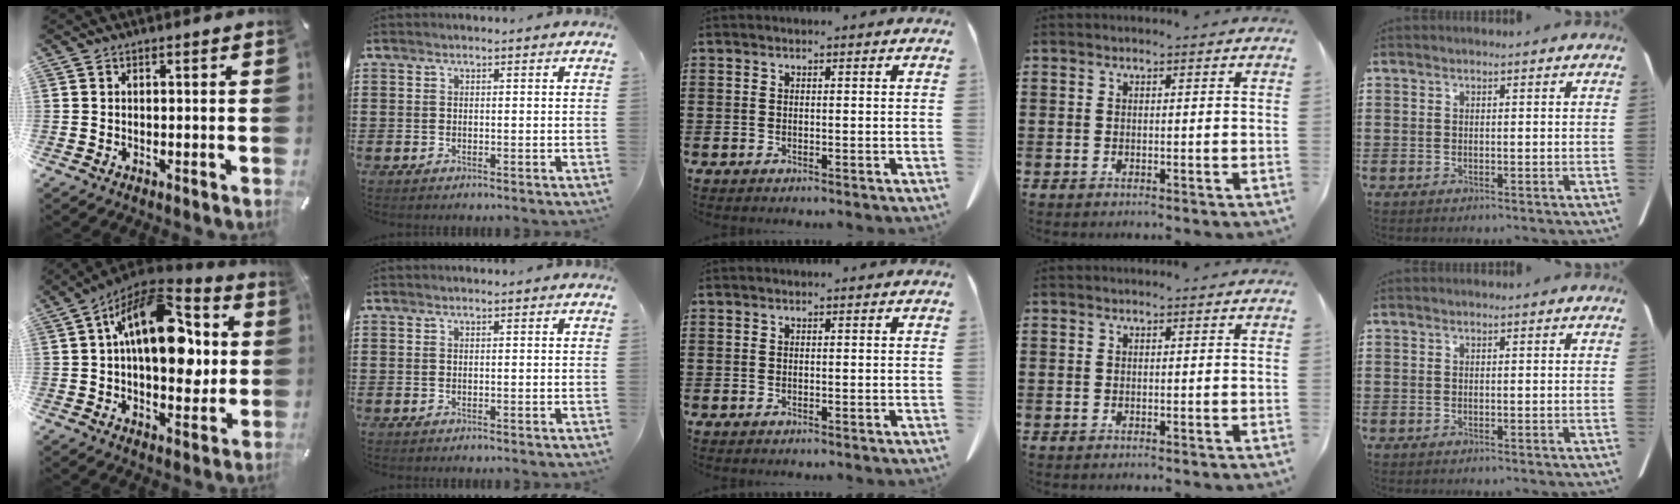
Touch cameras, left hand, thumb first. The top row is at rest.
{"thumb": {"total": 20.6, "force": [4.2, 11.6, 16.5], "torque": [-0.270, -0.013, 0.068]}}